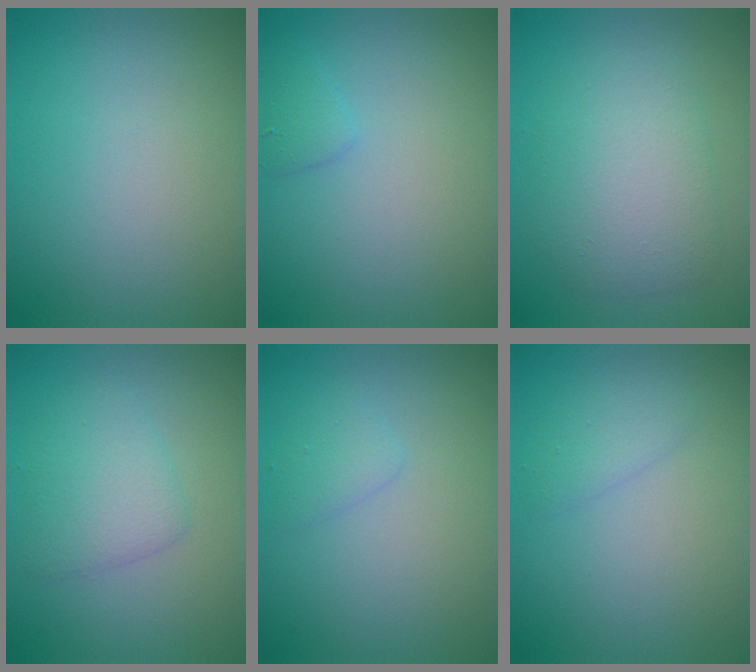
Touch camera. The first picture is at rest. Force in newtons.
{"total": 1.1, "press": 1.1, "slide": 0.1}
{"total": 4.6, "press": 4.6, "slide": 0.1}
{"total": 2.9, "press": 2.9, "slide": 0.1}
{"total": 1.3, "press": 1.3, "slide": 0.1}
{"total": 1.3, "press": 1.3, "slide": 0.1}